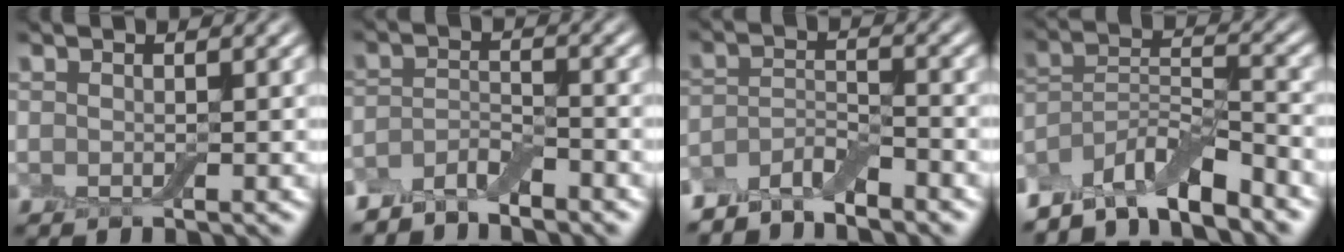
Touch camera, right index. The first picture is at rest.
{"total": 3.1, "force": [-2.8, 0.8, 1.0], "torque": [-0.024, 0.004, -0.061]}
{"total": 3.8, "force": [-3.5, 1.0, 1.2], "torque": [-0.022, 0.003, -0.072]}
{"total": 7.4, "force": [-6.1, 2.2, 3.7], "torque": [-0.062, 0.001, -0.117]}